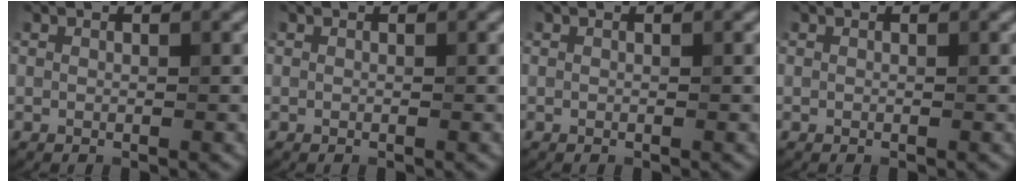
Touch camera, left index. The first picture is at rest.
{"total": 0.0}
{"total": 0.0}
{"total": 0.0}